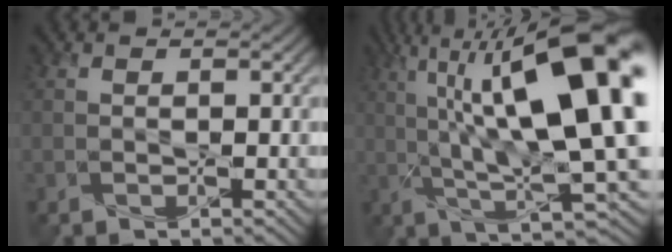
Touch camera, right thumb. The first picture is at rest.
{"total": 18.3, "force": [5.1, 5.2, 16.8], "torque": [-0.278, 0.033, 0.087]}